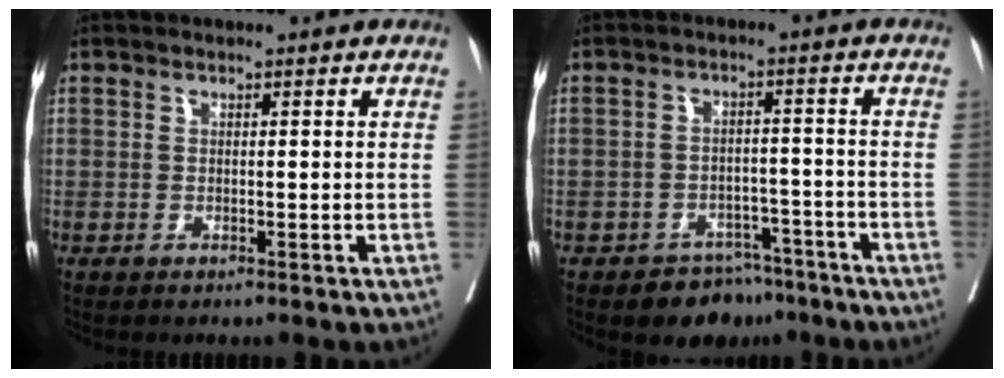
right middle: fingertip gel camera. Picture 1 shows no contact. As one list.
[{"total": 6.1, "force": [-4.8, 3.6, 1.0], "torque": [0.004, 0.014, -0.068]}]